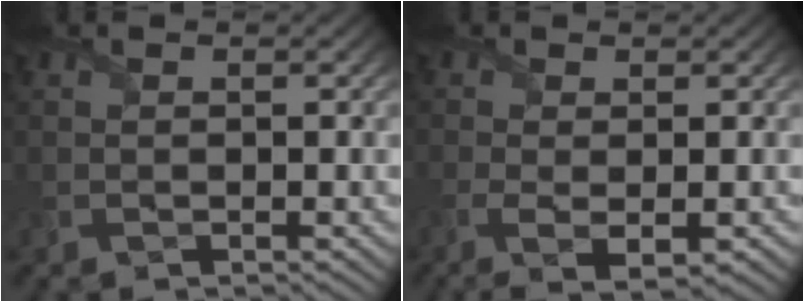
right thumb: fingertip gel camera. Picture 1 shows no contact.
{"total": 3.5, "force": [-1.2, 1.2, 3.0], "torque": [-0.078, -0.011, -0.020]}